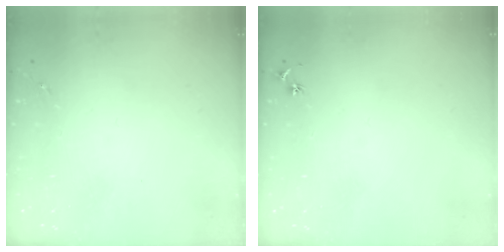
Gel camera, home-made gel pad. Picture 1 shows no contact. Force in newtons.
{"total": 3.0, "press": 2.9, "slide": 0.4}